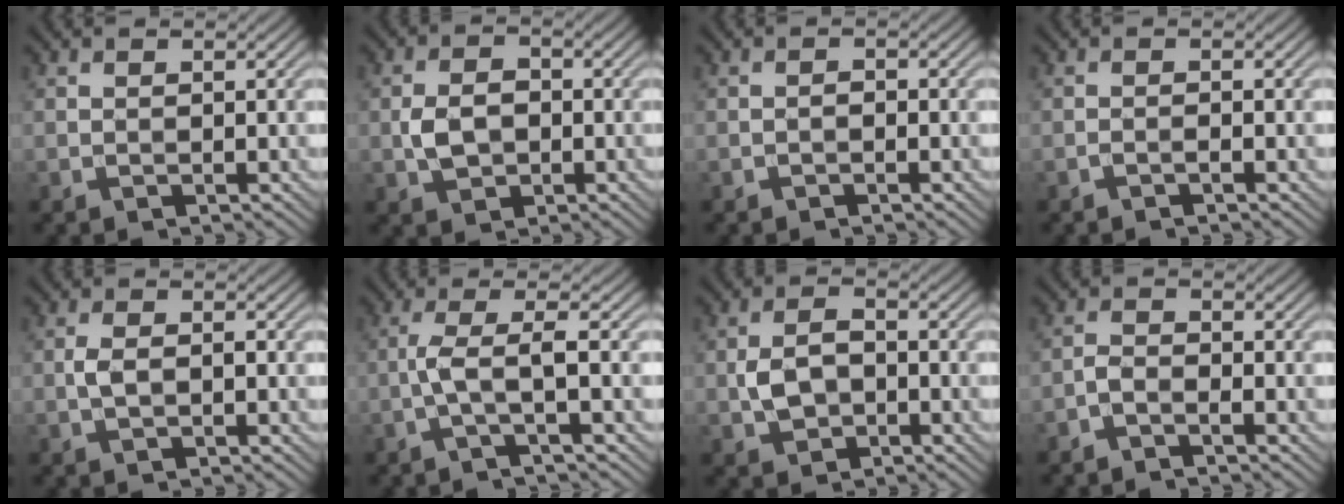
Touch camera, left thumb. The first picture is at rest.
{"total": 4.0, "force": [-0.7, 2.8, 2.7], "torque": [-0.055, -0.002, -0.015]}
{"total": 0.7, "force": [-0.5, 0.4, 0.4], "torque": [-0.005, 0.002, -0.010]}
{"total": 0.8, "force": [-0.6, 0.1, 0.5], "torque": [-0.009, 0.003, -0.012]}
{"total": 2.5, "force": [-0.2, 1.3, 2.1], "torque": [-0.047, 0.004, -0.006]}
{"total": 3.5, "force": [-0.9, 0.3, 3.4], "torque": [-0.066, 0.013, -0.034]}
{"total": 4.1, "force": [-1.0, 2.7, 2.9], "torque": [-0.061, 0.001, -0.021]}
{"total": 1.9, "force": [-1.4, 0.6, 1.1], "torque": [-0.024, 0.003, -0.034]}